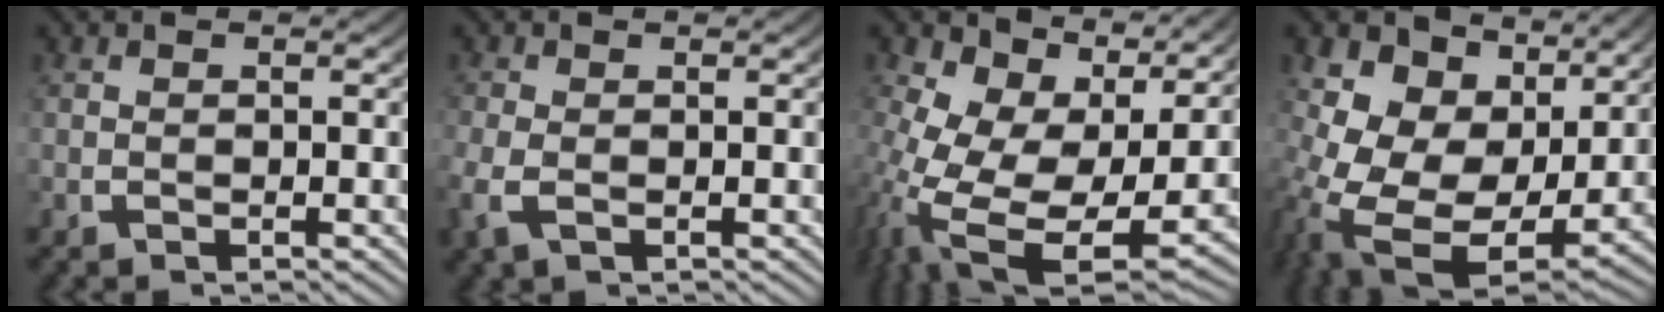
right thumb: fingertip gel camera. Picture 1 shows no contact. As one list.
[{"total": 2.2, "force": [-0.7, 1.4, 1.6], "torque": [-0.046, -0.009, -0.006]}, {"total": 12.1, "force": [-0.4, 7.2, 9.7], "torque": [-0.237, -0.073, 0.033]}, {"total": 12.1, "force": [-0.3, 8.4, 8.7], "torque": [-0.224, -0.071, 0.021]}]